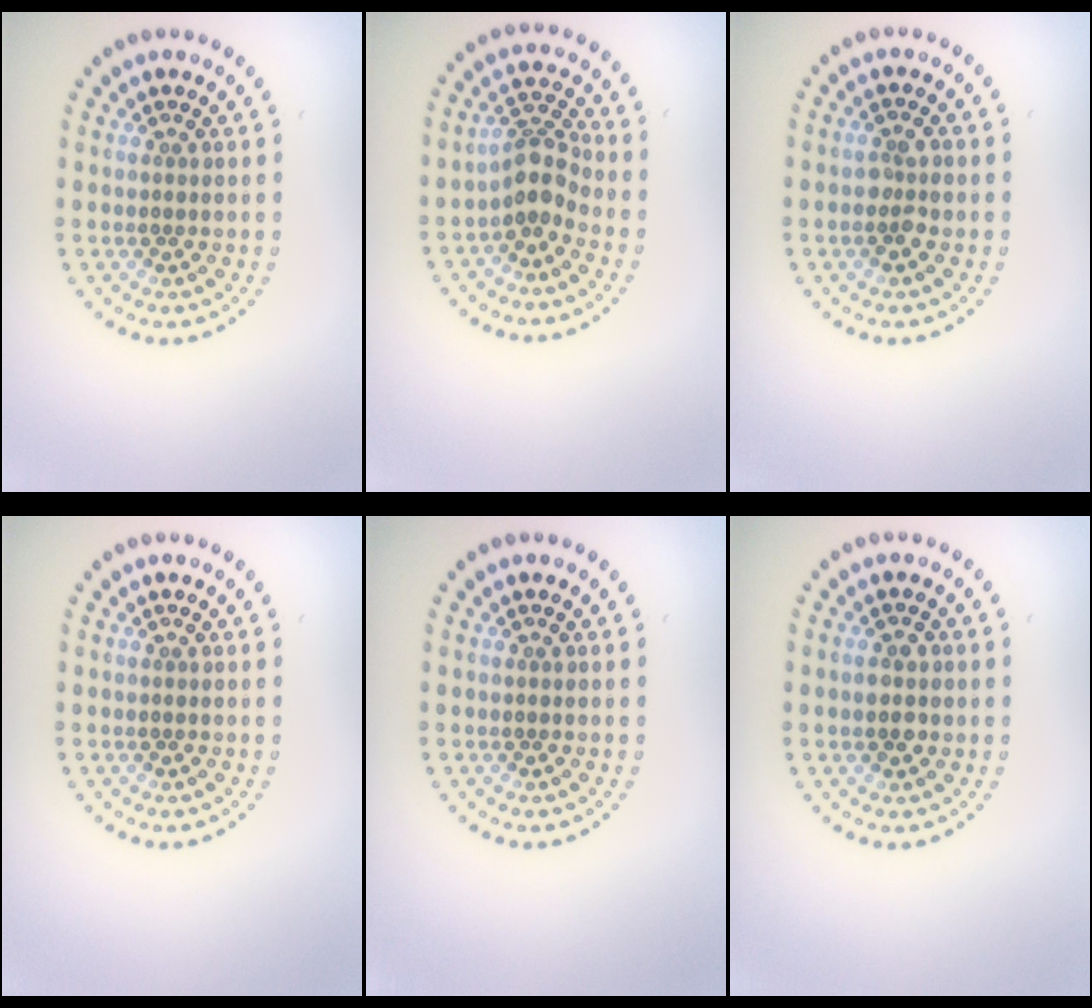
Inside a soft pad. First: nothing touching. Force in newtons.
{"total": 2.9, "press": 2.1, "slide": 1.9}
{"total": 1.6, "press": 1.5, "slide": 0.5}
{"total": 0.0}
{"total": 0.0}
{"total": 2.3, "press": 2.3, "slide": 0.1}